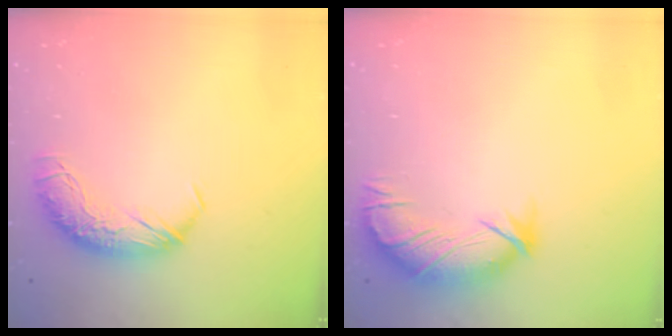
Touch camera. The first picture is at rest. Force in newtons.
{"total": 3.9, "press": 3.4, "slide": 1.9}